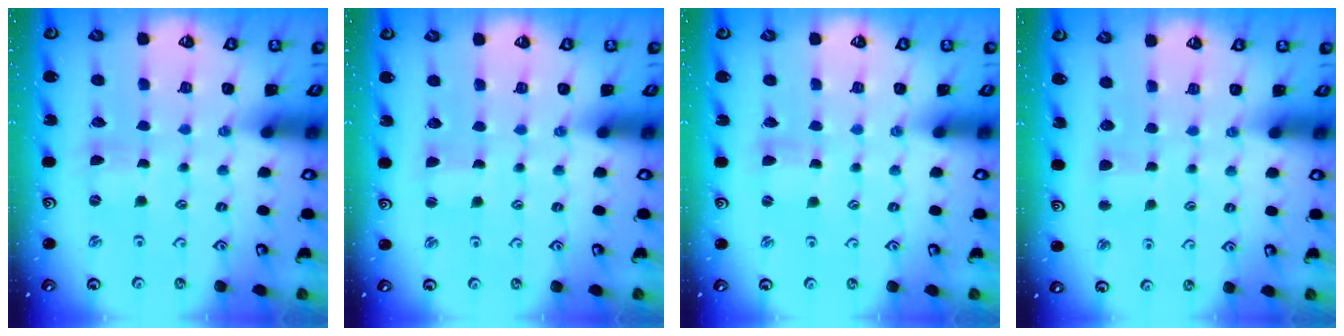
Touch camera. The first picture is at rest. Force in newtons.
{"total": 1.1, "press": 1.1, "slide": 0.1}
{"total": 0.6, "press": 0.6, "slide": 0.1}
{"total": 3.8, "press": 3.8, "slide": 0.5}